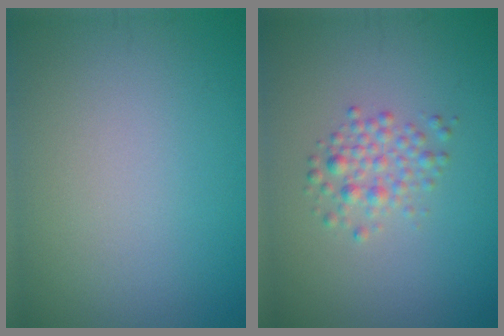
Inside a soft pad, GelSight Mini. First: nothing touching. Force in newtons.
{"total": 2.2, "press": 2.2, "slide": 0.1}